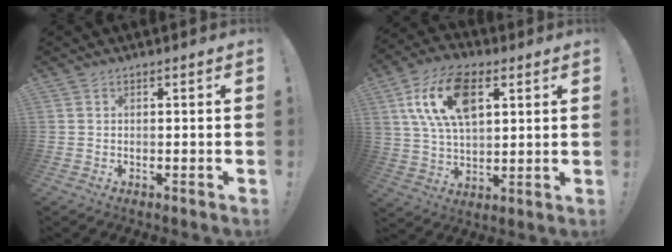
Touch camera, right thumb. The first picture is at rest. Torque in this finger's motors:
{"motor_torque": [0.98, 1.10, 1.25, 0.58, 0.14]}